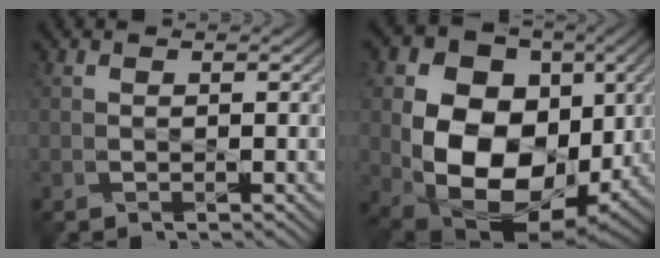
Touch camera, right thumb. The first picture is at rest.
{"total": 17.7, "force": [-1.3, 13.3, 11.6], "torque": [-0.217, -0.045, -0.001]}